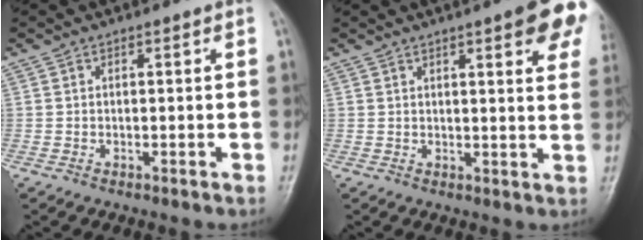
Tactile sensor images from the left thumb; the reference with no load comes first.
{"total": 12.2, "force": [6.1, 2.9, 10.1], "torque": [-0.097, -0.016, 0.064]}